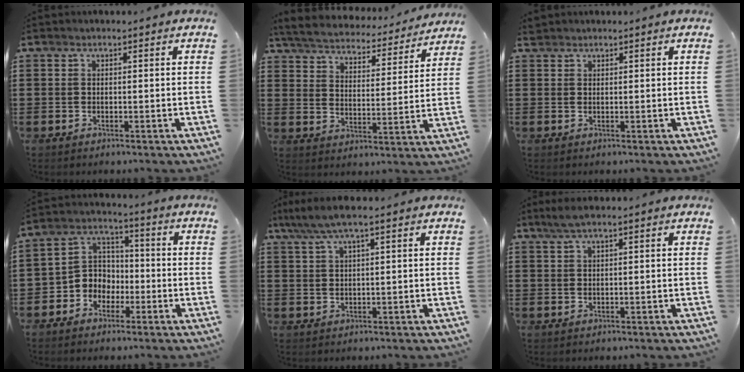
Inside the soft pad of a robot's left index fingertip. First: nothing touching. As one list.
[{"total": 4.2, "force": [4.2, 0.1, 0.6], "torque": [-0.036, -0.035, 0.065]}, {"total": 0.8, "force": [0.7, 0.3, 0.2], "torque": [-0.006, 0.001, 0.015]}, {"total": 5.1, "force": [-2.1, 4.5, 1.0], "torque": [-0.043, 0.003, -0.049]}, {"total": 3.9, "force": [2.1, 0.3, 3.3], "torque": [-0.068, 0.005, 0.036]}, {"total": 2.0, "force": [0.9, 0.0, 1.8], "torque": [-0.034, -0.001, 0.018]}]